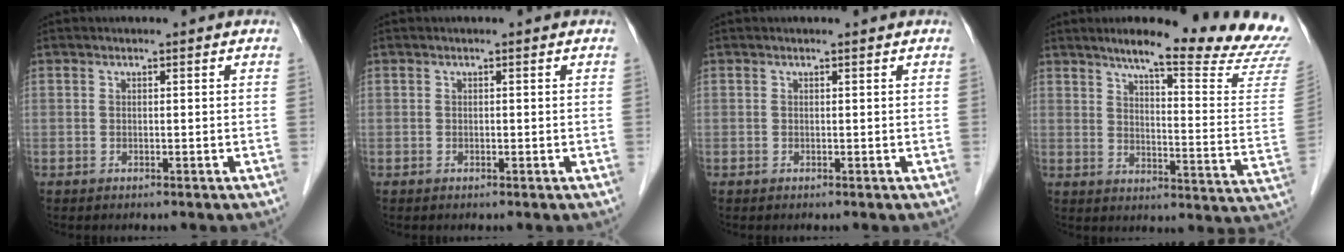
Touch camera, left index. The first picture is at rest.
{"total": 0.0}
{"total": 0.0}
{"total": 20.8, "force": [18.3, -0.2, 9.9], "torque": [-0.132, -0.084, 0.221]}